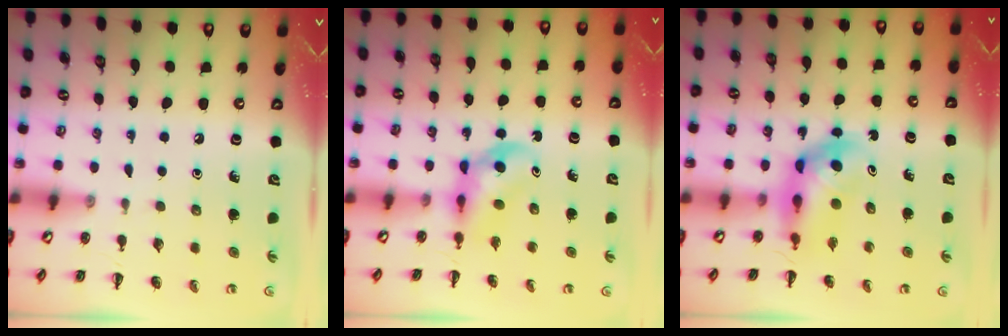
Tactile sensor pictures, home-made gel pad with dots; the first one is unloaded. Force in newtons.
{"total": 4.0, "press": 3.9, "slide": 0.9}
{"total": 6.1, "press": 6.0, "slide": 1.2}